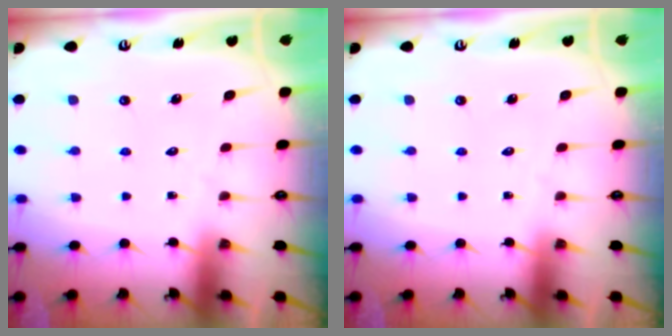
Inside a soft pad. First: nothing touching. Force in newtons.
{"total": 0.0}